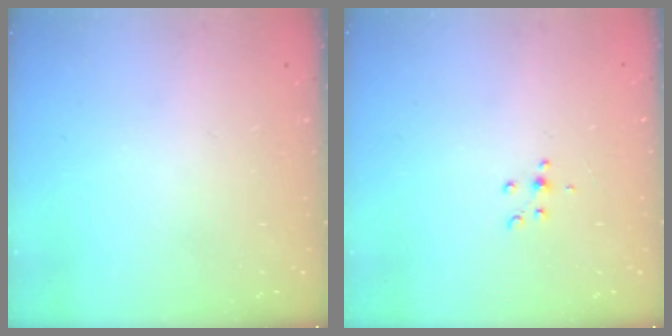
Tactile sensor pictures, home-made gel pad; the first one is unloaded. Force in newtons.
{"total": 4.3, "press": 4.2, "slide": 1.0}